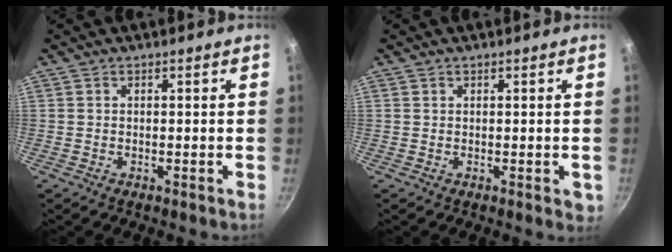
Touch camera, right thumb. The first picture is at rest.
{"total": 1.8, "force": [0.1, 1.1, 1.4], "torque": [-0.010, 0.000, 0.003]}